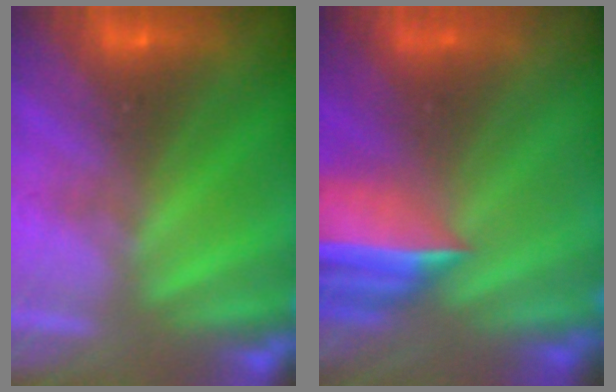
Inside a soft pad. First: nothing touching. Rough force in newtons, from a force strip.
{"total": 7.0}